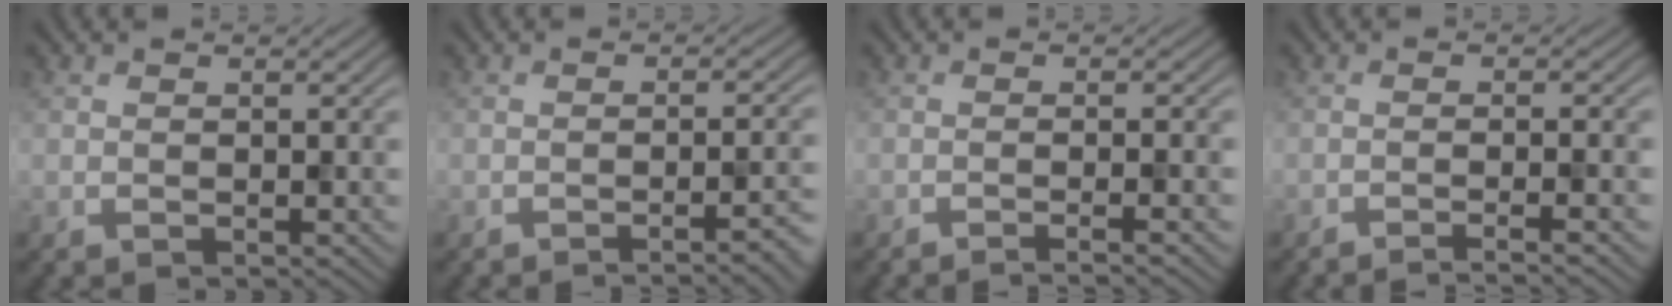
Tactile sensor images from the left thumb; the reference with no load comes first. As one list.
[{"total": 5.0, "force": [-2.9, 0.9, 4.0], "torque": [-0.042, 0.009, -0.040]}, {"total": 3.3, "force": [-2.2, 0.3, 2.5], "torque": [-0.029, 0.013, -0.044]}, {"total": 4.0, "force": [-2.9, 0.3, 2.8], "torque": [-0.032, 0.017, -0.056]}]